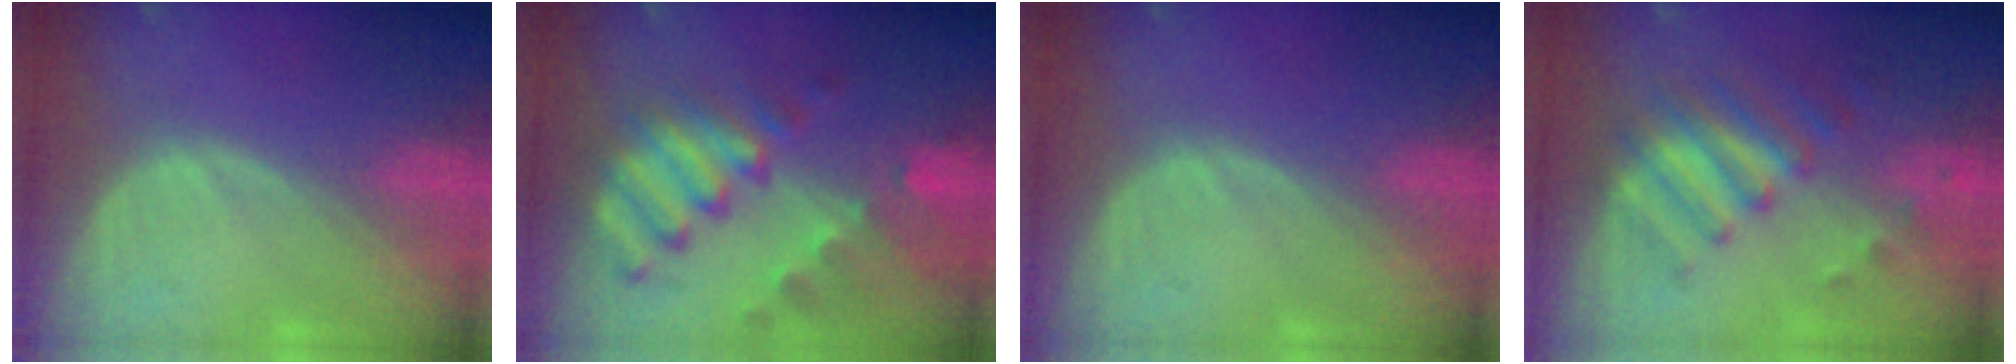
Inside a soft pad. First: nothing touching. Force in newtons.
{"total": 10.1, "press": 8.9, "slide": 4.8}
{"total": 0.0}
{"total": 7.7, "press": 6.9, "slide": 3.4}